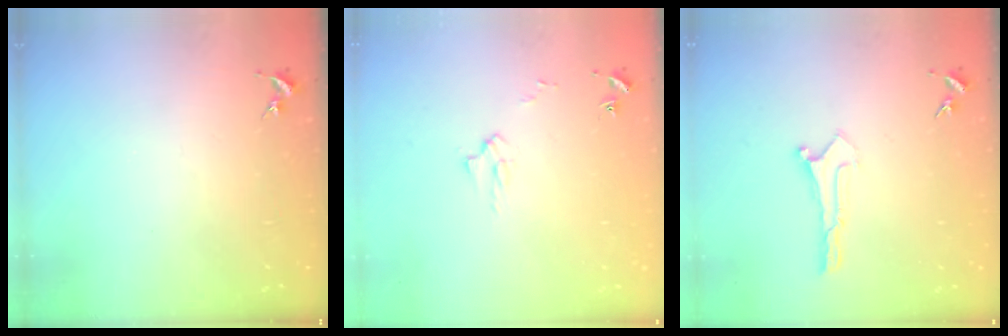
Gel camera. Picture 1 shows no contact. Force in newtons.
{"total": 2.6, "press": 2.6, "slide": 0.3}
{"total": 0.0}